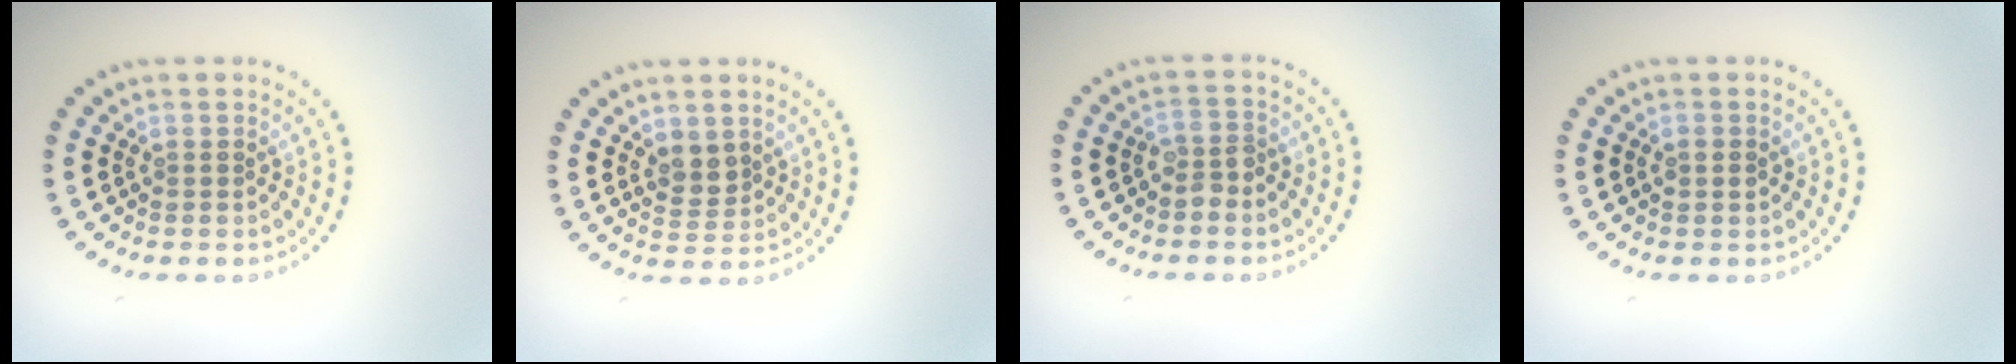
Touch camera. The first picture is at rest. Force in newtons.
{"total": 2.0, "press": 1.8, "slide": 0.8}
{"total": 1.7, "press": 1.6, "slide": 0.6}
{"total": 1.1, "press": 1.1, "slide": 0.1}